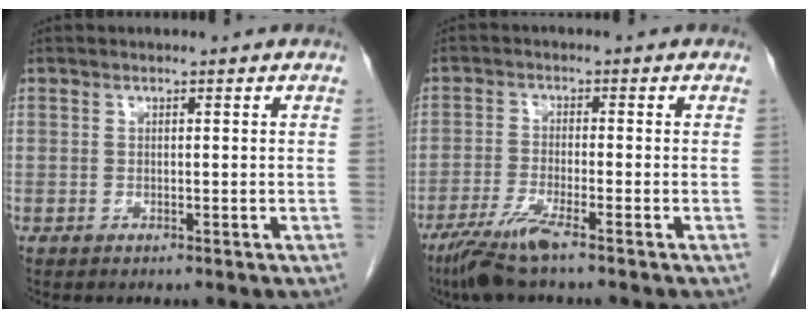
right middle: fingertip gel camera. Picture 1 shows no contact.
{"total": 5.9, "force": [-4.2, -0.2, 4.2], "torque": [-0.087, -0.019, -0.084]}